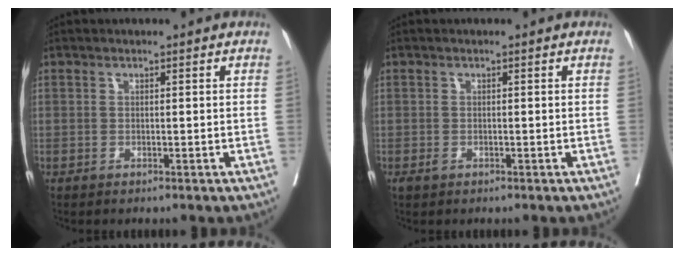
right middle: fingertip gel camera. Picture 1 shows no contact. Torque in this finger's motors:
{"motor_torque": [0.33, -0.26, 0.06, 0.00]}